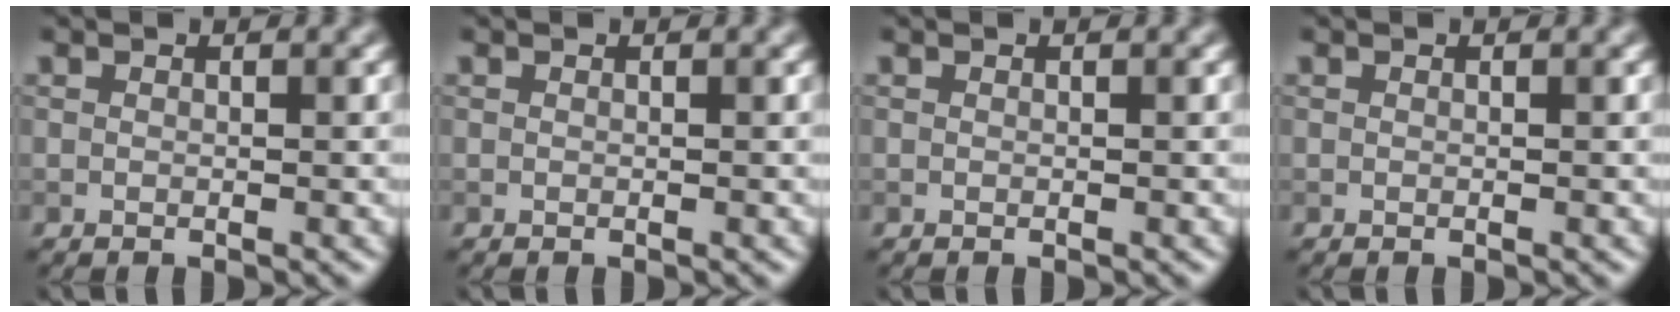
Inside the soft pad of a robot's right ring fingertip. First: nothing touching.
{"total": 0.0}
{"total": 0.0}
{"total": 0.0}